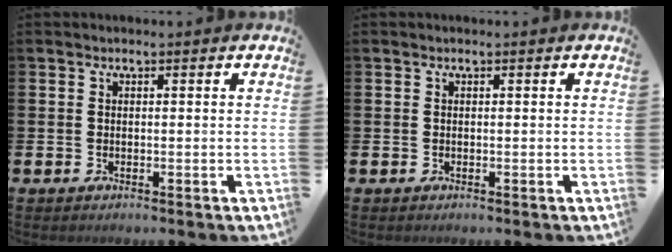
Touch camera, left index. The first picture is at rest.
{"total": 0.0}